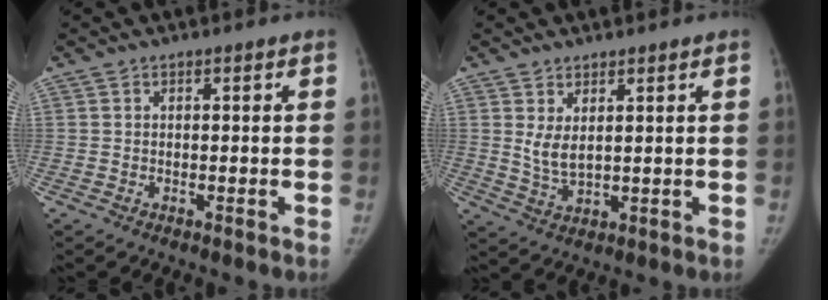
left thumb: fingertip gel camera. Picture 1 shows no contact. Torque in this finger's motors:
{"motor_torque": [0.01, 0.02, 0.42, 0.45, 0.03]}